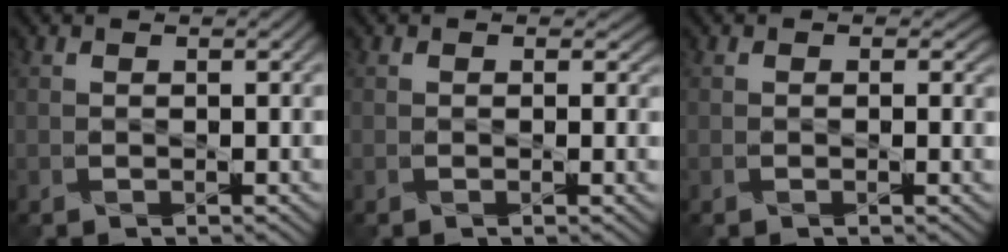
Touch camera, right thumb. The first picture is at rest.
{"total": 0.6, "force": [0.0, 0.5, 0.3], "torque": [-0.006, -0.006, -0.002]}
{"total": 0.6, "force": [-0.1, 0.6, 0.2], "torque": [-0.006, -0.006, -0.004]}